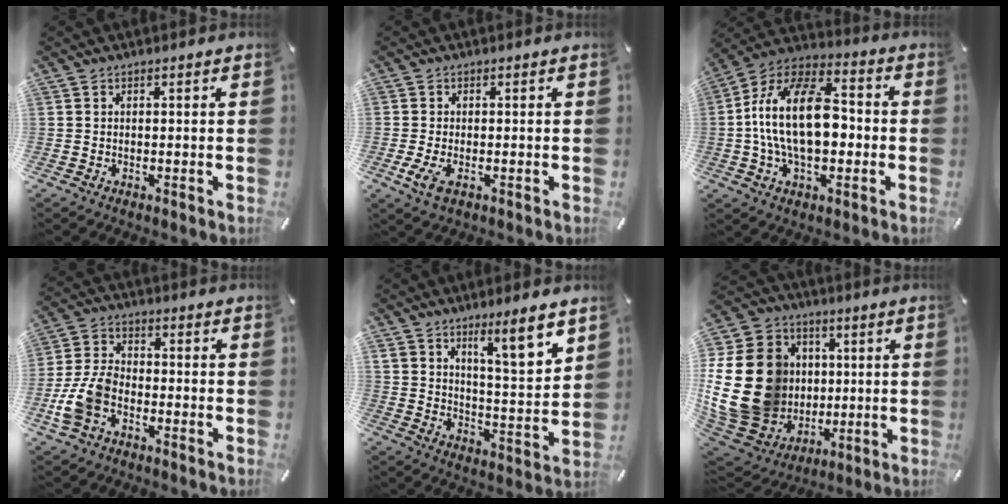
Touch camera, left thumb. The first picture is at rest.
{"total": 3.4, "force": [-1.0, 1.6, 2.8], "torque": [-0.066, -0.005, -0.019]}
{"total": 19.2, "force": [-1.6, 11.4, 15.4], "torque": [-0.313, 0.010, -0.034]}
{"total": 9.1, "force": [-4.0, 5.9, 5.7], "torque": [-0.128, 0.016, -0.074]}
{"total": 10.2, "force": [8.0, 2.2, 5.9], "torque": [-0.080, -0.059, 0.135]}
{"total": 26.2, "force": [1.5, 21.7, 14.6], "torque": [-0.305, -0.003, 0.063]}